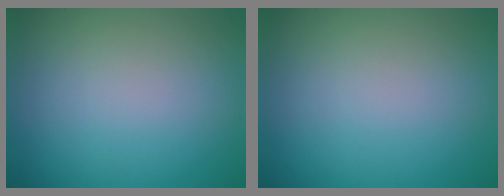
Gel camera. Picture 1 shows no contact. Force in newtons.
{"total": 0.0}